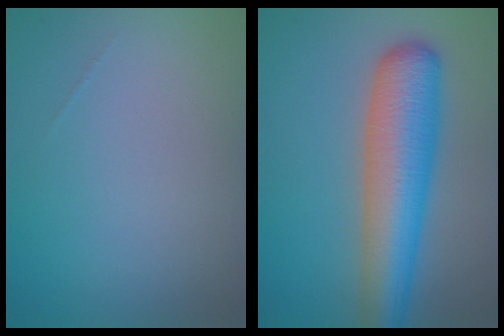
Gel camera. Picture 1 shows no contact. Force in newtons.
{"total": 7.5, "press": 7.5, "slide": 0.3}